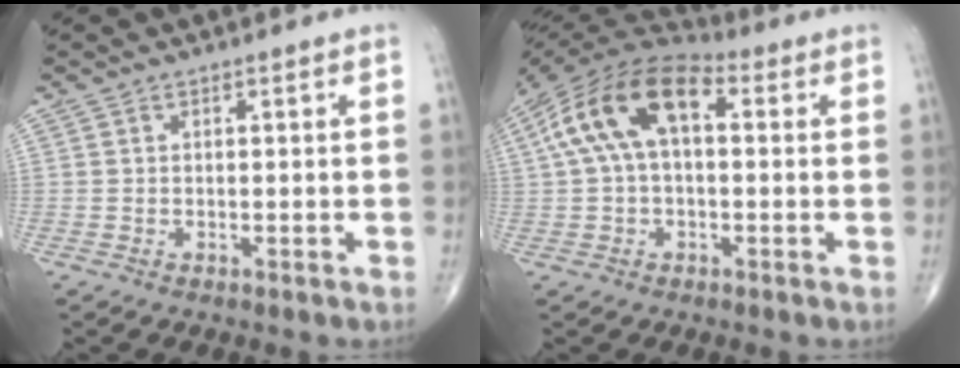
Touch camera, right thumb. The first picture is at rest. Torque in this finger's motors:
{"motor_torque": [0.39, 0.43, 1.10, 0.29, 0.37]}